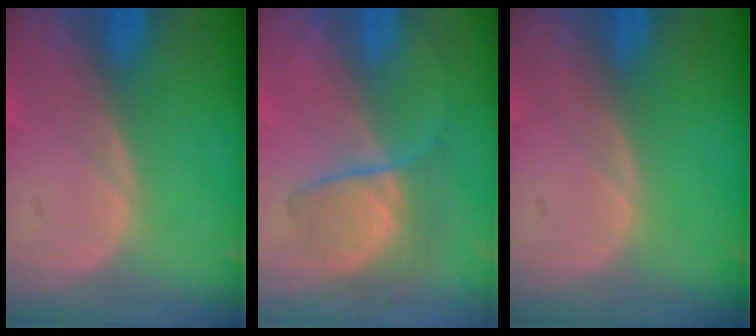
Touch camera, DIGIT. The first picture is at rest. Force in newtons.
{"total": 6.7, "press": 6.1, "slide": 2.7}
{"total": 0.0}